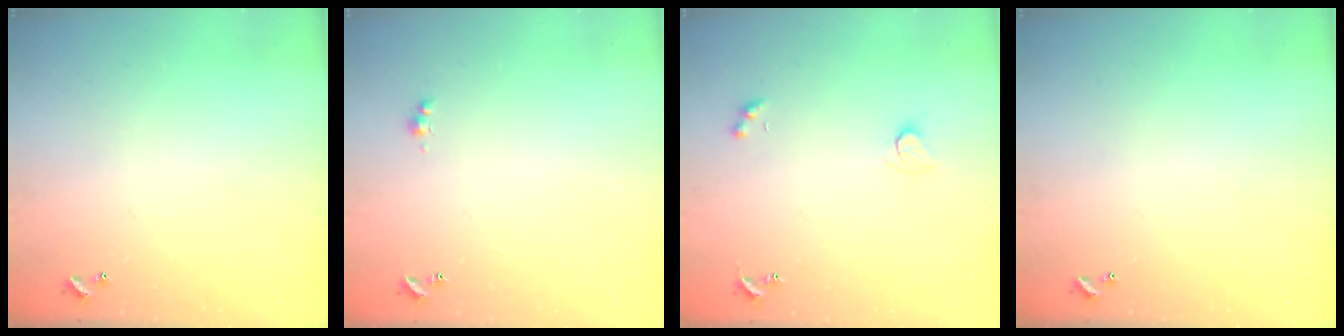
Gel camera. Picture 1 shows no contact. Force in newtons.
{"total": 1.1, "press": 1.1, "slide": 0.3}
{"total": 1.8, "press": 1.7, "slide": 0.4}
{"total": 0.0}